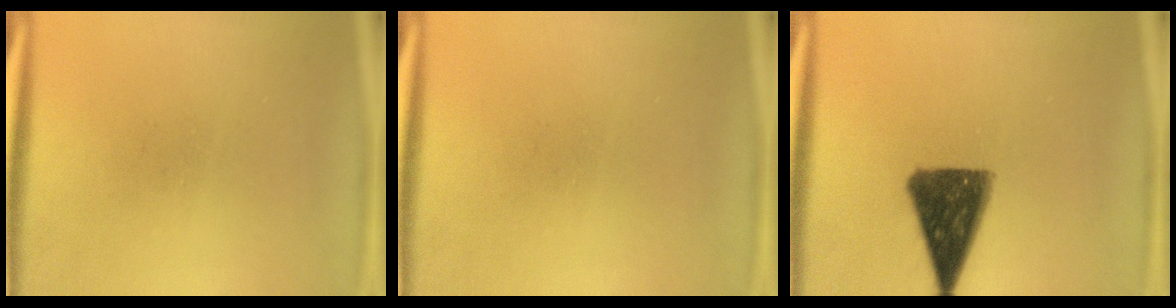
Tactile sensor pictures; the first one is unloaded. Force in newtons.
{"total": 0.0}
{"total": 12.3}